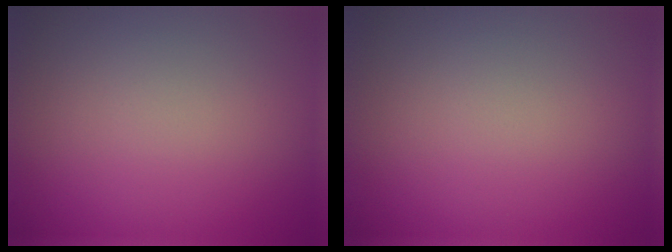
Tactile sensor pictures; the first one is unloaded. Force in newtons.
{"total": 0.0}